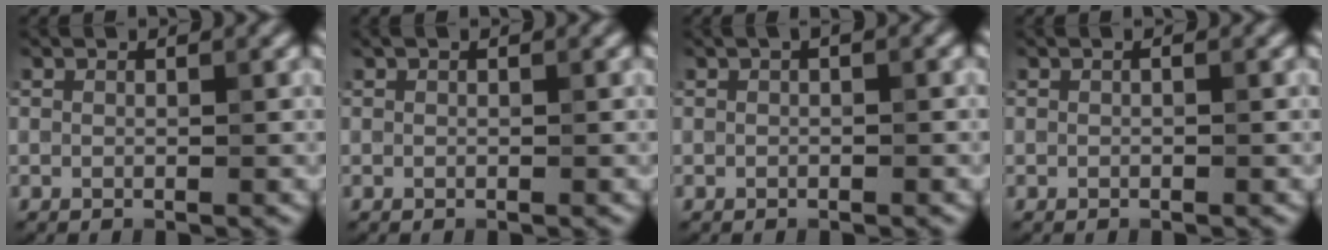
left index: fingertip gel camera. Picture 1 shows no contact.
{"total": 0.0}
{"total": 0.7, "force": [0.1, 0.3, 0.7], "torque": [-0.010, 0.003, 0.003]}
{"total": 0.0}